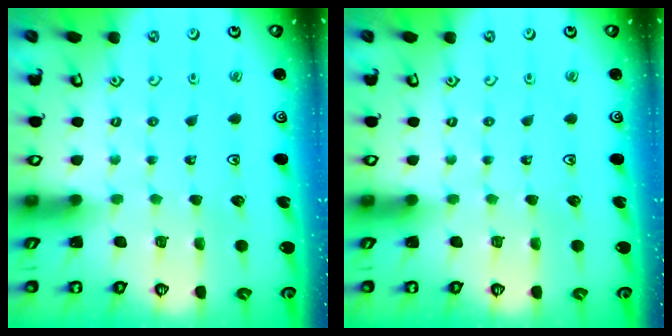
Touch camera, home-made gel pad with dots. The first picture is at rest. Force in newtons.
{"total": 0.0}